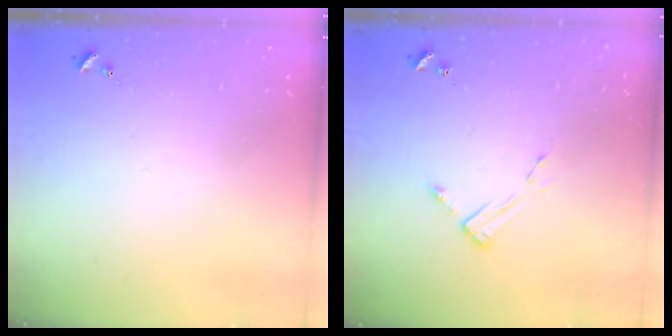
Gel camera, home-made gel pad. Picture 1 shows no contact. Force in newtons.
{"total": 2.6, "press": 2.6, "slide": 0.4}